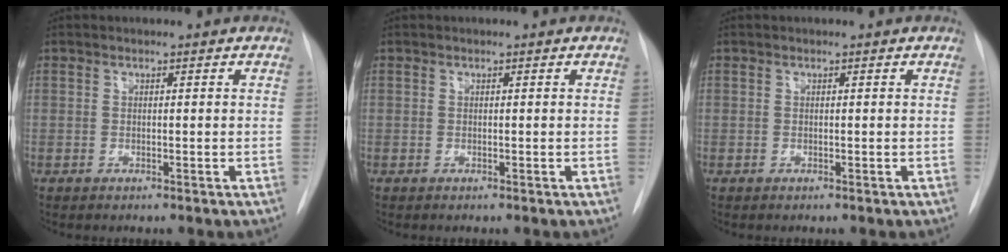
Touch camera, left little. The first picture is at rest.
{"total": 0.0}
{"total": 0.0}